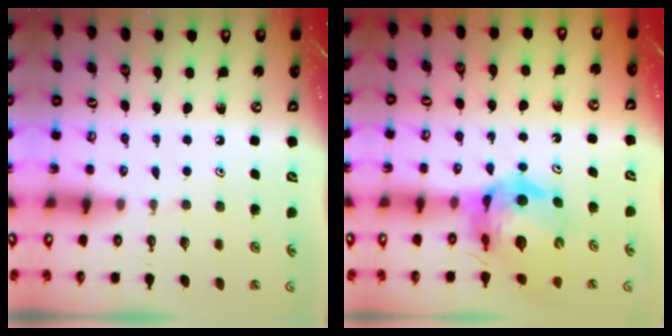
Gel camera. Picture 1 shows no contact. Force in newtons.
{"total": 13.5, "press": 13.4, "slide": 1.4}